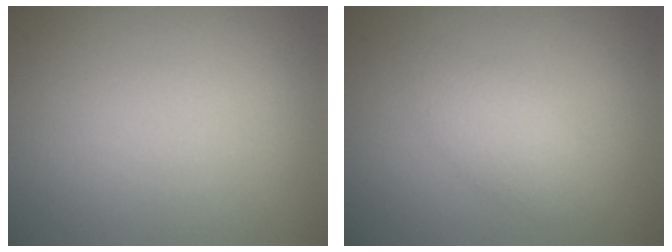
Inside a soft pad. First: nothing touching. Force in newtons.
{"total": 2.0, "press": 2.0, "slide": 0.0}